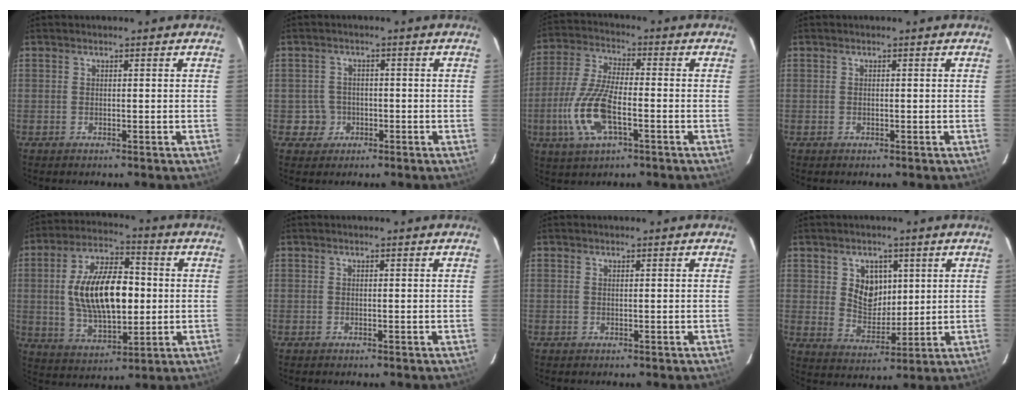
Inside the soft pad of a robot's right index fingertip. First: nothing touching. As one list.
[{"total": 3.8, "force": [-1.1, 3.6, -0.1], "torque": [-0.001, 0.020, -0.014]}, {"total": 12.9, "force": [-4.1, 4.6, 11.3], "torque": [-0.250, -0.005, -0.081]}, {"total": 0.0}, {"total": 17.2, "force": [0.6, 8.4, 15.0], "torque": [-0.274, 0.014, 0.019]}, {"total": 0.0}, {"total": 0.0}, {"total": 7.5, "force": [2.4, 6.1, 3.7], "torque": [-0.063, 0.005, 0.054]}]